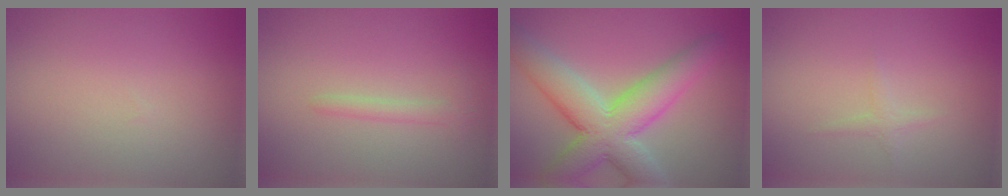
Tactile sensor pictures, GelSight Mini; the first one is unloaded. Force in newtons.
{"total": 1.3, "press": 1.3, "slide": 0.1}
{"total": 8.6, "press": 8.6, "slide": 0.6}
{"total": 0.8, "press": 0.8, "slide": 0.1}